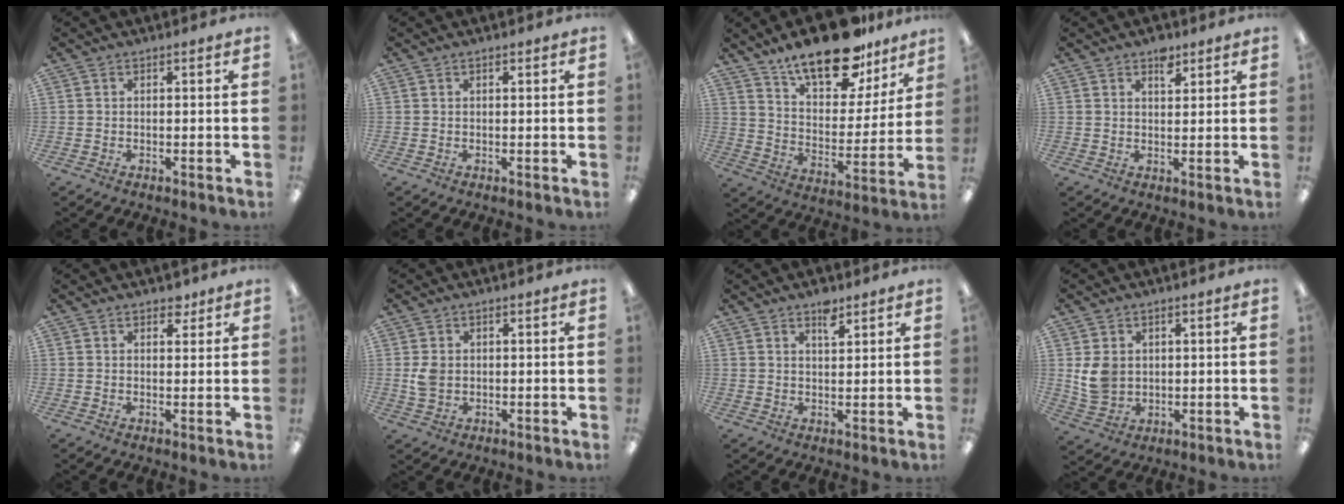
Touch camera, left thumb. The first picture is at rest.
{"total": 0.7, "force": [0.5, 0.2, 0.4], "torque": [-0.009, 0.002, 0.009]}
{"total": 20.6, "force": [15.3, 8.5, 10.8], "torque": [-0.165, -0.100, 0.263]}
{"total": 4.1, "force": [2.9, 2.0, 2.1], "torque": [-0.015, -0.018, 0.046]}
{"total": 3.2, "force": [2.3, 1.8, 1.3], "torque": [-0.006, -0.007, 0.038]}
{"total": 4.0, "force": [0.3, 3.0, 2.6], "torque": [-0.048, 0.001, 0.003]}
{"total": 4.1, "force": [3.0, 1.5, 2.3], "torque": [-0.027, -0.014, 0.049]}
{"total": 6.5, "force": [1.4, 5.4, 3.4], "torque": [-0.068, 0.002, 0.028]}